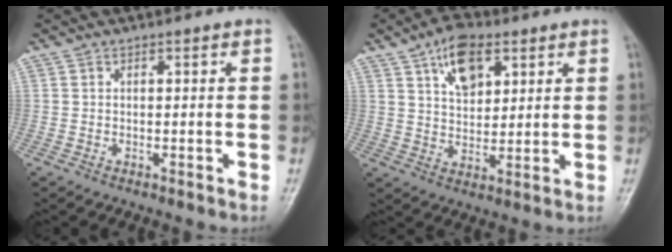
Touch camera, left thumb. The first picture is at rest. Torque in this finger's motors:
{"motor_torque": [-0.33, 0.27, 0.19, 0.00, 0.02]}